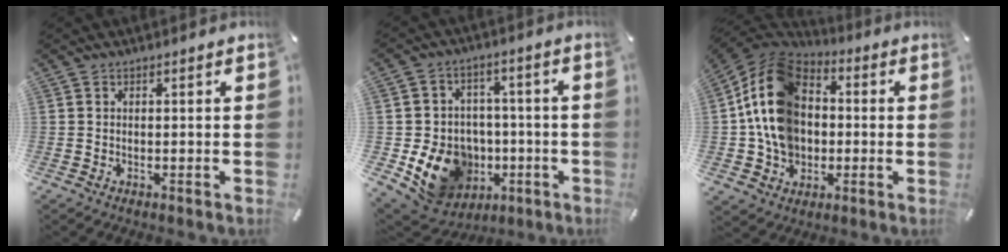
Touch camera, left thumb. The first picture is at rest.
{"total": 15.8, "force": [-4.4, 13.5, 7.0], "torque": [-0.124, 0.020, -0.060]}
{"total": 16.6, "force": [-0.5, 13.9, 9.1], "torque": [-0.211, 0.009, -0.010]}